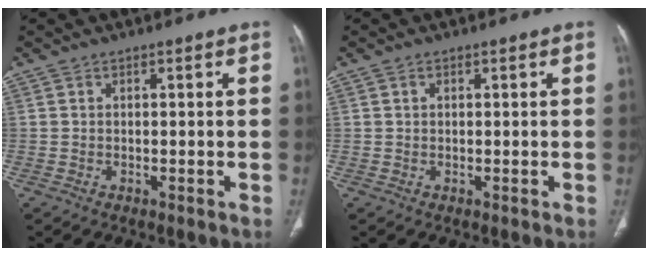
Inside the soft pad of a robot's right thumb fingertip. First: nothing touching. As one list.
[{"total": 0.6, "force": [0.2, 0.5, 0.3], "torque": [-0.005, 0.001, 0.005]}]